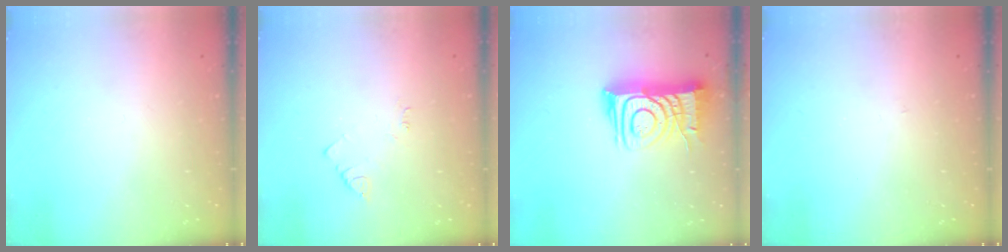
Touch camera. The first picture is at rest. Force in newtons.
{"total": 2.7, "press": 2.7, "slide": 0.4}
{"total": 14.3, "press": 14.2, "slide": 1.6}
{"total": 2.7, "press": 2.7, "slide": 0.3}